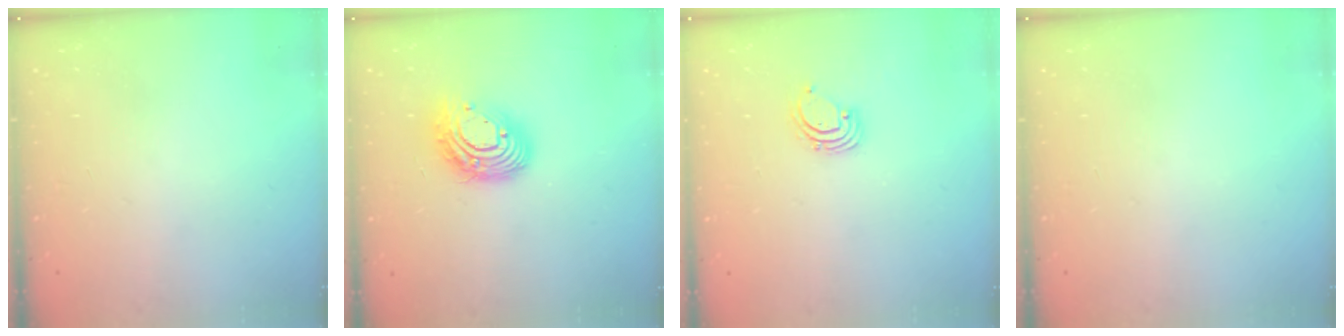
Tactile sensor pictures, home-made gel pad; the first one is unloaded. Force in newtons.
{"total": 13.4, "press": 13.4, "slide": 1.3}
{"total": 1.6, "press": 1.6, "slide": 0.1}
{"total": 0.0}